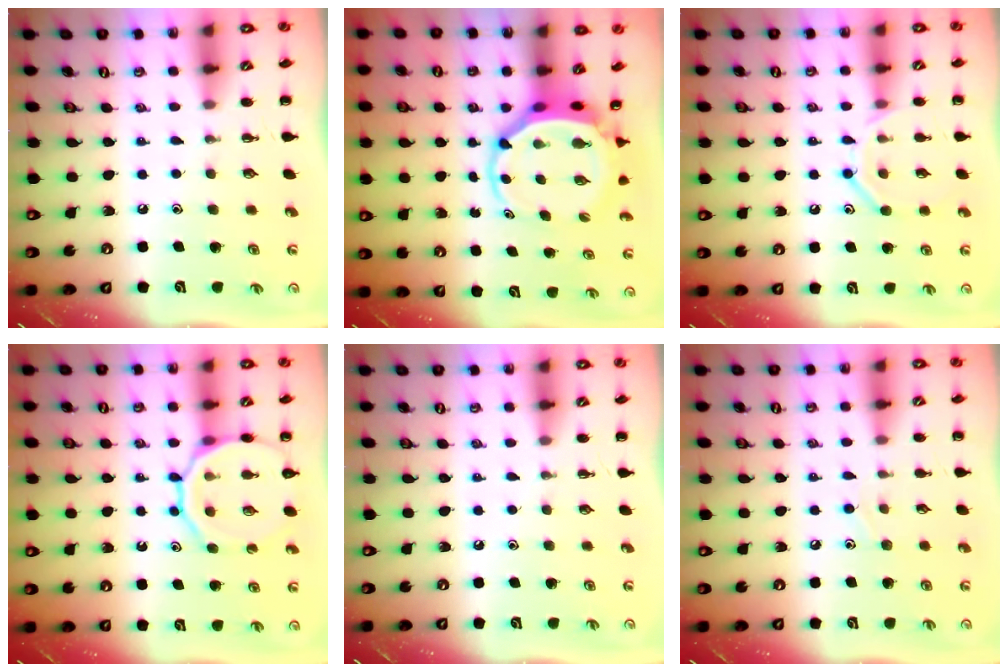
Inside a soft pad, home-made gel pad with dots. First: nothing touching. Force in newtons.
{"total": 5.3, "press": 5.0, "slide": 1.7}
{"total": 10.3, "press": 10.3, "slide": 1.0}
{"total": 14.3, "press": 14.1, "slide": 1.8}
{"total": 0.0}
{"total": 5.4, "press": 5.1, "slide": 1.8}